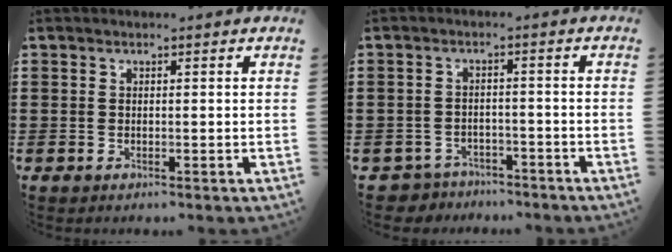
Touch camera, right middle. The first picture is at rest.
{"total": 3.1, "force": [-3.0, 0.8, -0.3], "torque": [-0.005, 0.000, -0.067]}